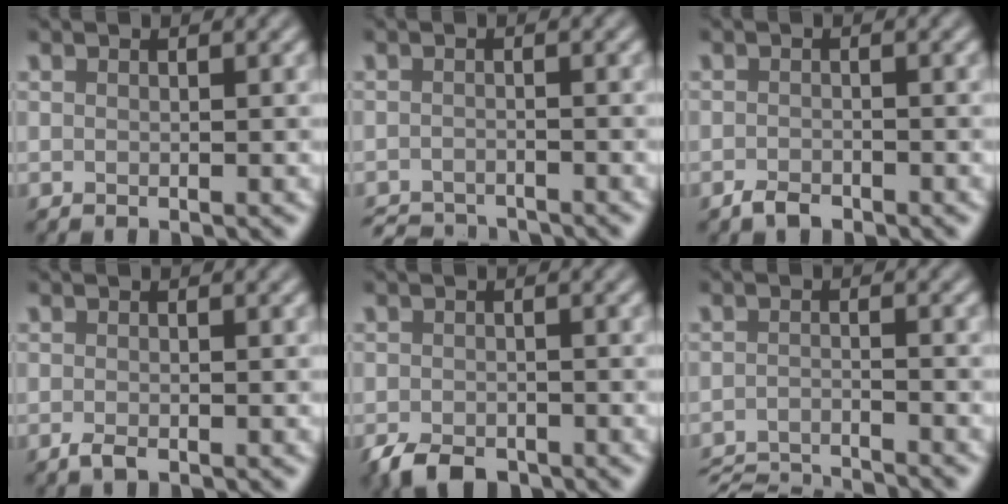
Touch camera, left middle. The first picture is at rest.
{"total": 3.6, "force": [-3.5, 0.5, 0.7], "torque": [-0.010, -0.009, -0.062]}
{"total": 1.3, "force": [-1.0, 0.6, 0.5], "torque": [-0.010, 0.002, -0.021]}
{"total": 1.1, "force": [-0.7, 0.4, 0.8], "torque": [-0.016, -0.002, -0.012]}
{"total": 3.2, "force": [-2.3, 1.5, 1.5], "torque": [-0.026, -0.005, -0.046]}
{"total": 7.4, "force": [-7.1, 0.8, 1.9], "torque": [-0.034, -0.017, -0.115]}